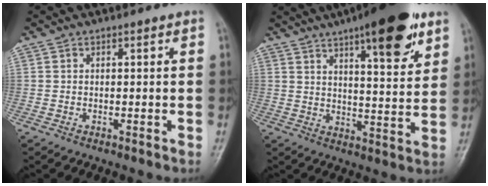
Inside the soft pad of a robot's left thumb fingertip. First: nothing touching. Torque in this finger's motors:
{"motor_torque": [2.30, 1.75, 1.70, -1.09, 0.39]}